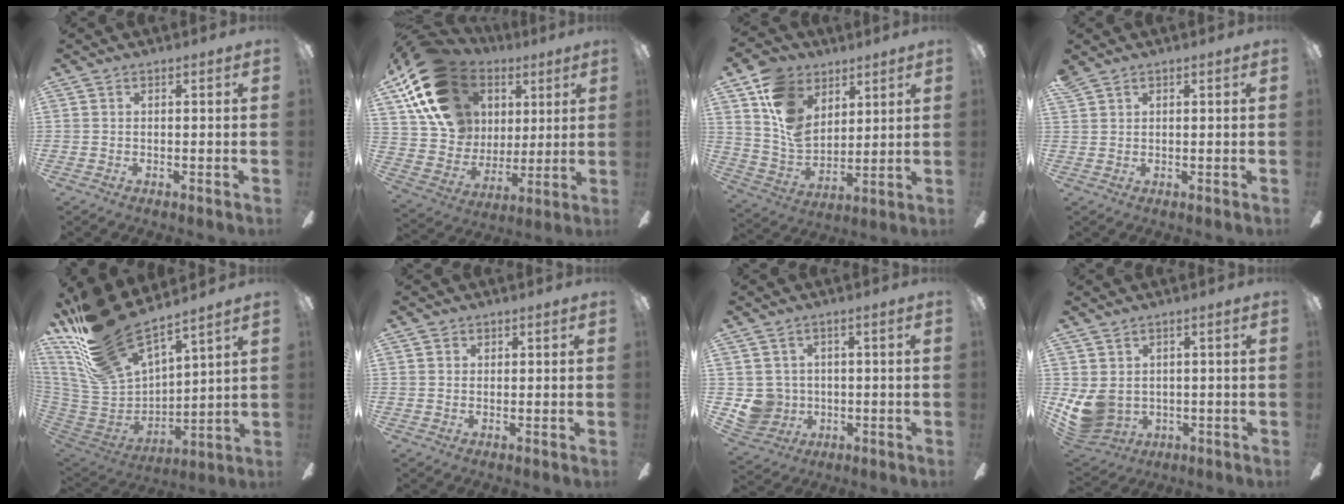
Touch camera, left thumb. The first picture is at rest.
{"total": 20.9, "force": [10.1, 15.5, 9.6], "torque": [-0.171, -0.034, 0.207]}
{"total": 14.0, "force": [7.5, 9.9, 6.4], "torque": [-0.139, -0.030, 0.148]}
{"total": 1.4, "force": [1.1, 0.8, 0.4], "torque": [-0.010, 0.000, 0.022]}
{"total": 22.4, "force": [17.9, 7.5, 11.2], "torque": [-0.251, -0.126, 0.316]}
{"total": 1.2, "force": [0.7, 0.9, 0.2], "torque": [0.004, 0.000, 0.010]}
{"total": 6.7, "force": [0.2, 6.6, 1.2], "torque": [-0.052, -0.002, 0.010]}
{"total": 8.1, "force": [-0.3, 7.1, 3.9], "torque": [-0.106, -0.007, 0.000]}